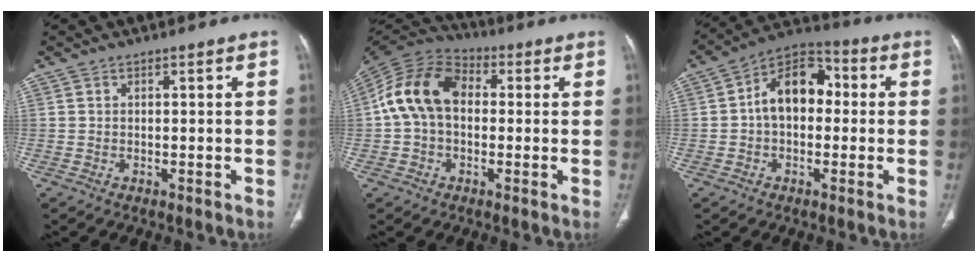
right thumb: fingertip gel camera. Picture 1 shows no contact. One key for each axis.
{"total": 13.8, "fx": 0.9, "fy": 9.8, "fz": 9.7, "tx": -0.176, "ty": 0.036, "tz": 0.002}
{"total": 12.1, "fx": 0.6, "fy": 8.1, "fz": 8.9, "tx": -0.120, "ty": 0.036, "tz": -0.005}